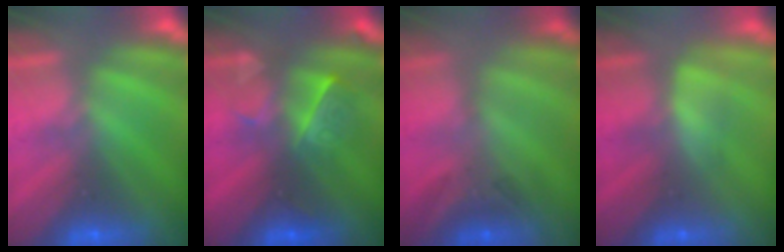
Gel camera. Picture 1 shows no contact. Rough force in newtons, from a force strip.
{"total": 2.4}
{"total": 2.2}
{"total": 2.7}